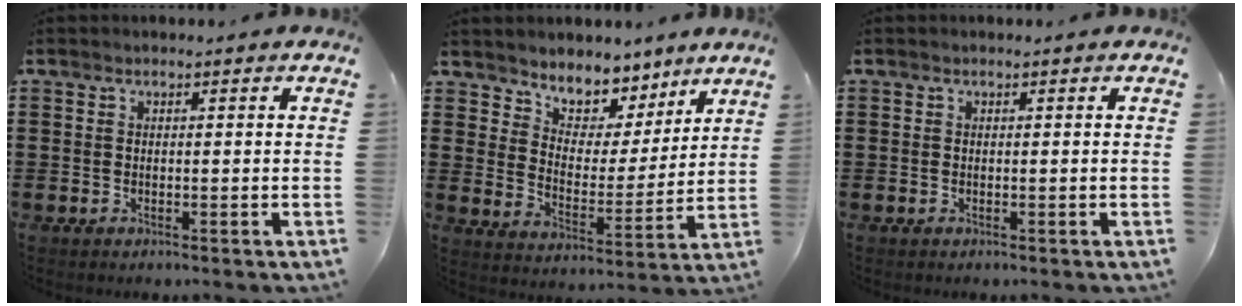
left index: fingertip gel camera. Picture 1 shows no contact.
{"total": 6.0, "force": [5.0, 3.3, 0.1], "torque": [-0.041, -0.034, 0.090]}
{"total": 0.0}